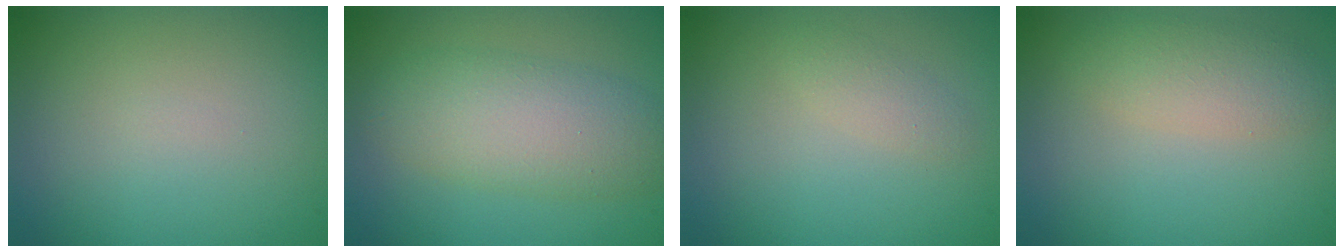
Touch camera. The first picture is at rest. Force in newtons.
{"total": 5.7, "press": 5.7, "slide": 0.2}
{"total": 1.3, "press": 1.3, "slide": 0.0}
{"total": 3.0, "press": 3.0, "slide": 0.1}